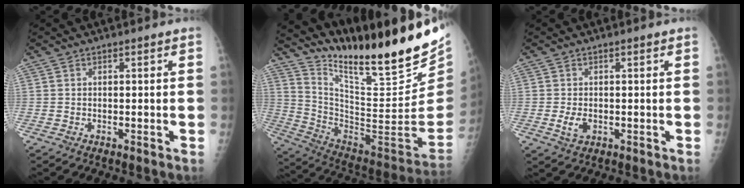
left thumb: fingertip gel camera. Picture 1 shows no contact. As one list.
[{"total": 28.4, "force": [22.2, 6.1, 16.7], "torque": [-0.224, -0.134, 0.346]}, {"total": 2.9, "force": [-0.4, 1.9, 2.2], "torque": [-0.040, -0.005, -0.004]}]